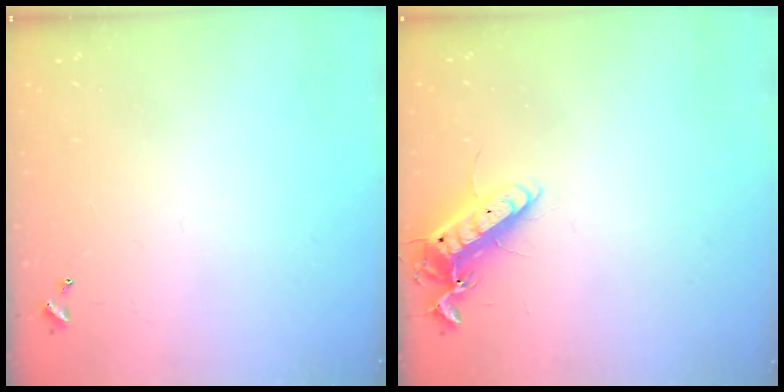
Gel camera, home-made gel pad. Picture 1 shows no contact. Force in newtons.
{"total": 13.0, "press": 12.9, "slide": 1.9}